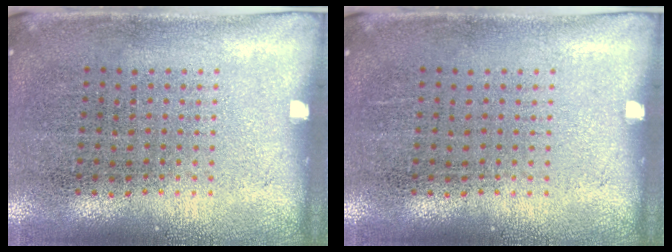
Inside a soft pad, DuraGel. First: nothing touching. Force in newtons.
{"total": 0.0}